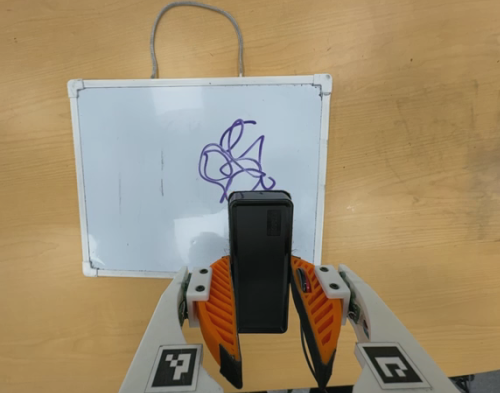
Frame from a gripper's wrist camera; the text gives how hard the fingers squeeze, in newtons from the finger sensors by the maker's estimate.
{"total": 4.0, "left": 2.7, "right": 5.4}